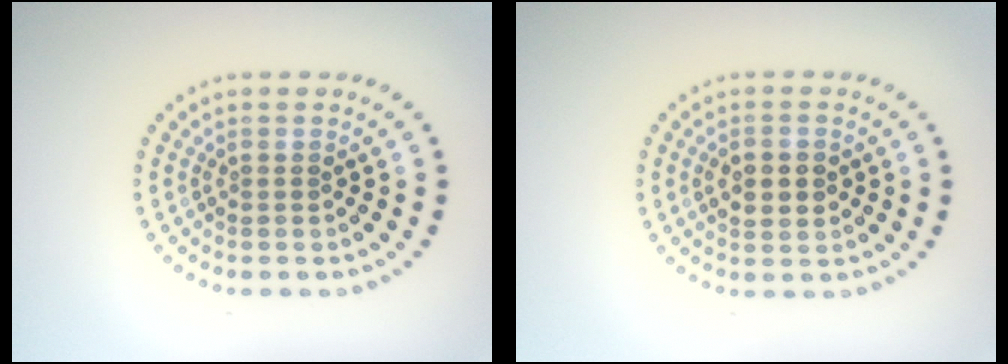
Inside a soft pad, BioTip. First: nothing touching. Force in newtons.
{"total": 2.8, "press": 2.8, "slide": 0.2}